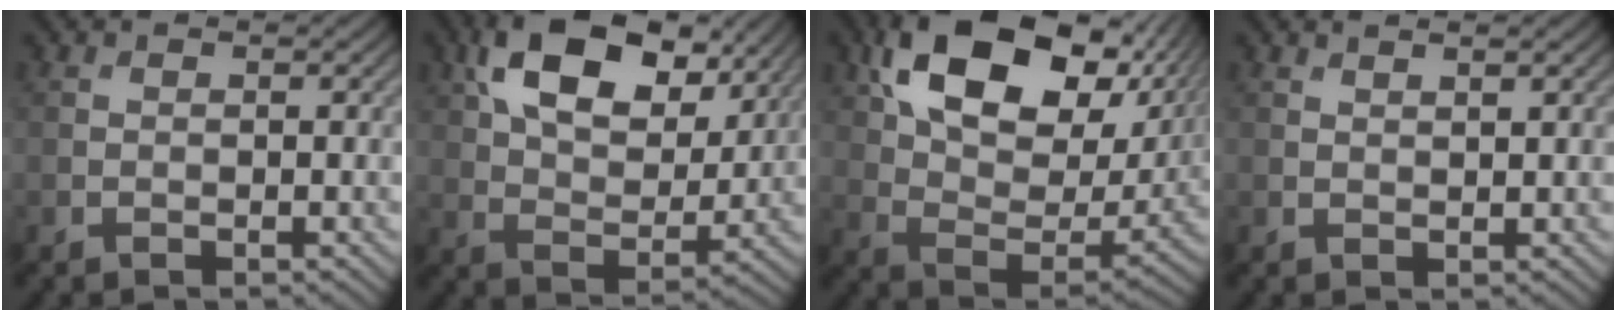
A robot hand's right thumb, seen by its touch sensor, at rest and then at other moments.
{"total": 14.0, "force": [7.2, 7.6, 9.3], "torque": [-0.179, 0.006, 0.123]}
{"total": 18.0, "force": [8.1, 10.1, 12.4], "torque": [-0.234, -0.005, 0.152]}
{"total": 1.1, "force": [0.9, 0.0, 0.6], "torque": [-0.013, -0.001, 0.014]}